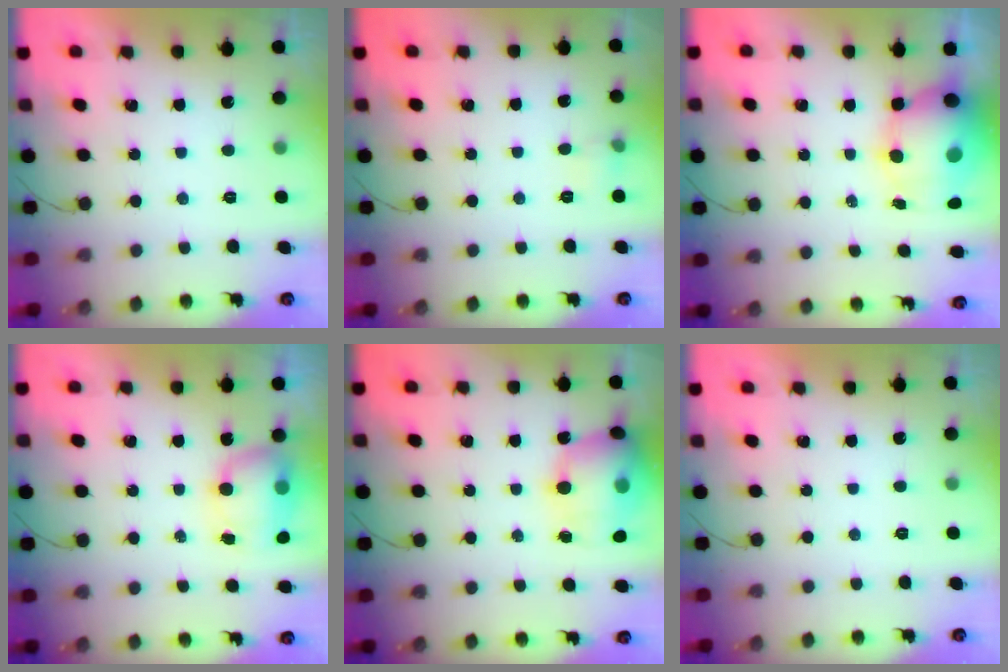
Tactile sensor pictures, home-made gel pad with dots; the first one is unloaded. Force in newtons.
{"total": 4.8, "press": 4.6, "slide": 1.5}
{"total": 14.3, "press": 13.1, "slide": 5.8}
{"total": 12.3, "press": 9.5, "slide": 7.9}
{"total": 17.5, "press": 17.1, "slide": 3.4}
{"total": 0.0}